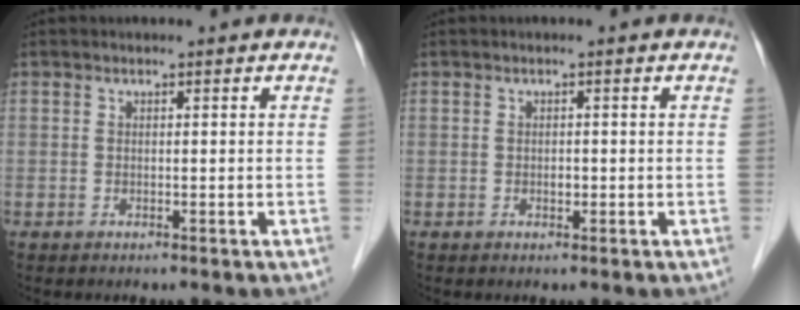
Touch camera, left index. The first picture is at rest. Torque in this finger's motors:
{"motor_torque": [0.05, 0.02, 0.00, 0.00]}